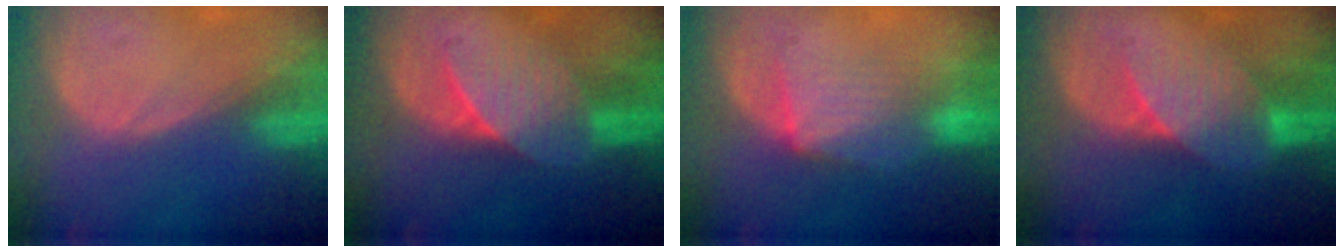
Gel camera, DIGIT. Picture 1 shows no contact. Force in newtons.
{"total": 7.2, "press": 6.6, "slide": 2.8}
{"total": 7.3, "press": 7.0, "slide": 2.1}
{"total": 7.4, "press": 6.9, "slide": 2.8}